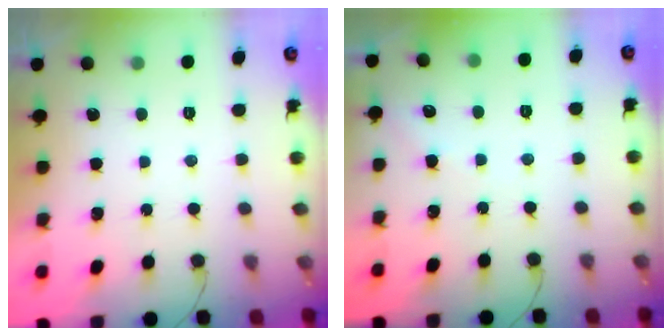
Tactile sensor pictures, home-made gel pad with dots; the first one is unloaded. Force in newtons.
{"total": 3.0, "press": 3.0, "slide": 0.4}